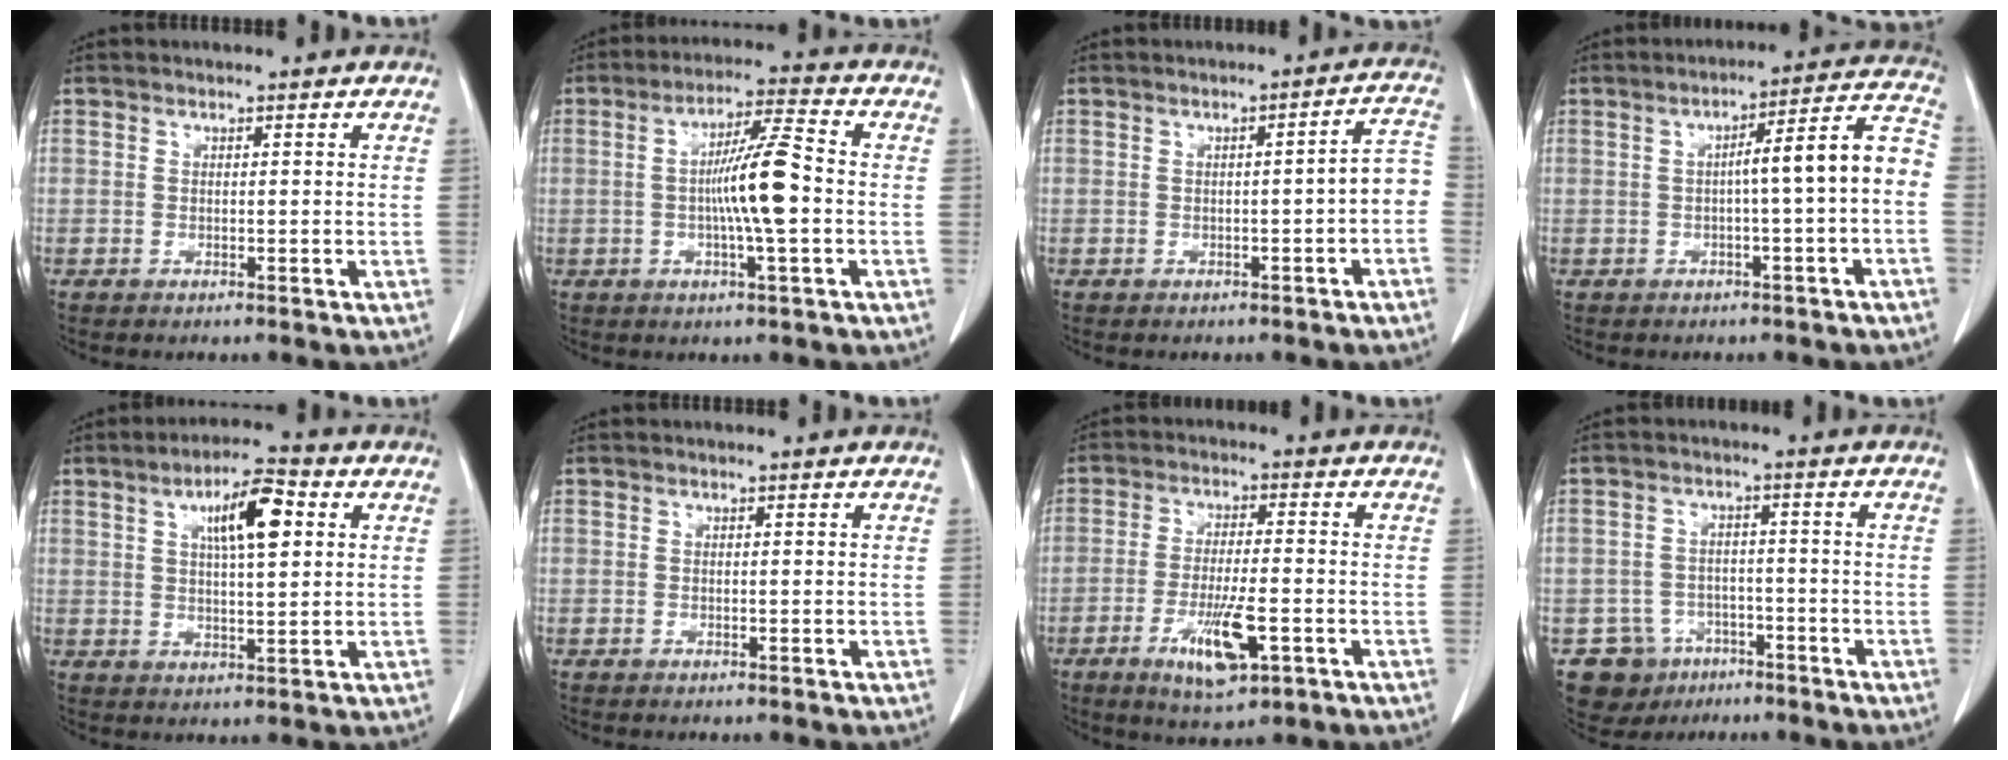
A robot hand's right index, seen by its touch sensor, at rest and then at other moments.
{"total": 9.2, "force": [-0.8, 0.2, 9.1], "torque": [-0.162, 0.006, -0.020]}
{"total": 4.6, "force": [-1.3, 0.5, 4.4], "torque": [-0.048, 0.019, -0.018]}
{"total": 8.7, "force": [-1.0, 0.0, 8.6], "torque": [-0.115, 0.033, -0.018]}
{"total": 8.7, "force": [3.0, 1.9, 7.9], "torque": [-0.135, 0.012, 0.049]}
{"total": 0.0}
{"total": 8.5, "force": [-3.4, 1.8, 7.6], "torque": [-0.141, -0.012, -0.049]}
{"total": 7.3, "force": [-3.9, 6.1, 0.6], "torque": [-0.013, 0.010, -0.053]}